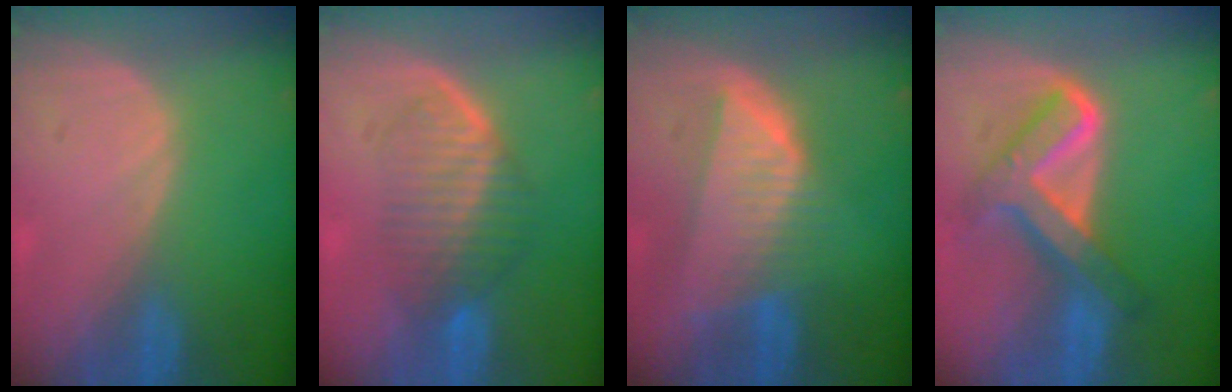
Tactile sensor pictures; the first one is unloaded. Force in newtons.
{"total": 6.3, "press": 6.2, "slide": 1.1}
{"total": 8.0, "press": 7.2, "slide": 3.5}
{"total": 8.4, "press": 8.4, "slide": 0.7}